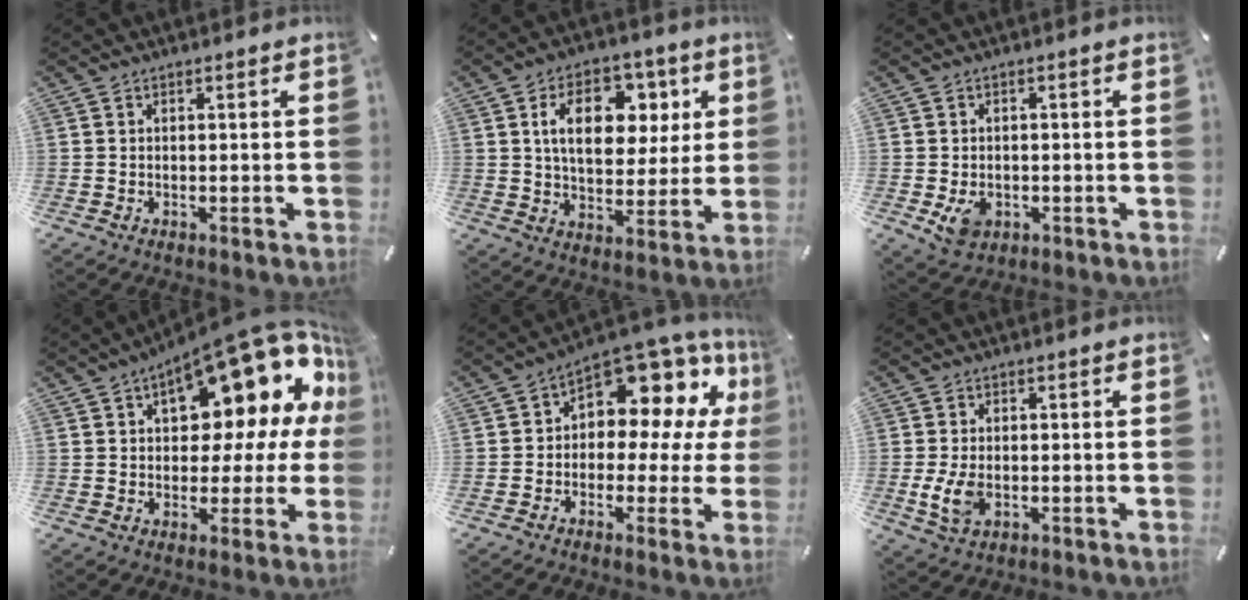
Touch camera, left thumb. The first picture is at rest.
{"total": 15.2, "force": [4.7, 10.2, 10.2], "torque": [-0.156, 0.003, 0.082]}
{"total": 4.9, "force": [-1.2, 3.8, 2.8], "torque": [-0.049, -0.005, -0.024]}
{"total": 20.4, "force": [10.3, 9.5, 14.8], "torque": [-0.190, -0.080, 0.166]}
{"total": 10.6, "force": [5.1, 6.8, 6.3], "torque": [-0.096, -0.057, 0.090]}
{"total": 5.8, "force": [-0.9, 3.8, 4.3], "torque": [-0.098, -0.009, -0.020]}